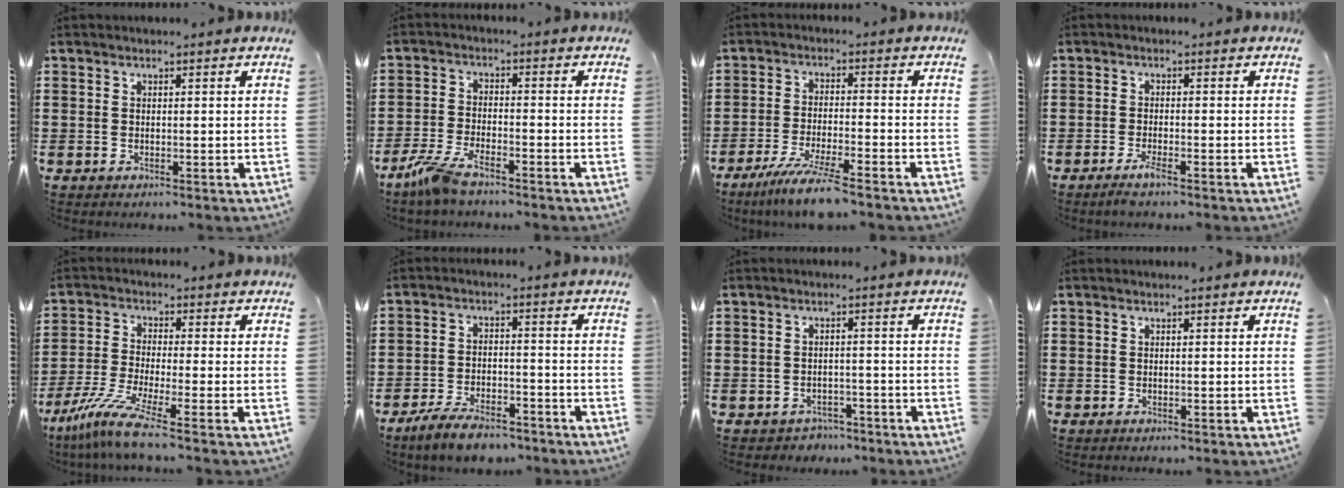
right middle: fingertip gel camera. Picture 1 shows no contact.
{"total": 5.4, "force": [-4.2, 1.1, 3.2], "torque": [-0.085, -0.009, -0.086]}
{"total": 6.5, "force": [-5.4, -0.3, 3.6], "torque": [-0.074, -0.019, -0.101]}
{"total": 2.1, "force": [-1.4, 0.1, 1.6], "torque": [-0.035, -0.004, -0.027]}
{"total": 7.1, "force": [-4.8, 0.1, 5.2], "torque": [-0.128, -0.025, -0.097]}
{"total": 6.1, "force": [-5.2, 1.5, 2.7], "torque": [-0.054, 0.004, -0.101]}
{"total": 1.8, "force": [-1.6, 0.7, -0.1], "torque": [-0.006, 0.003, -0.039]}
{"total": 0.0}